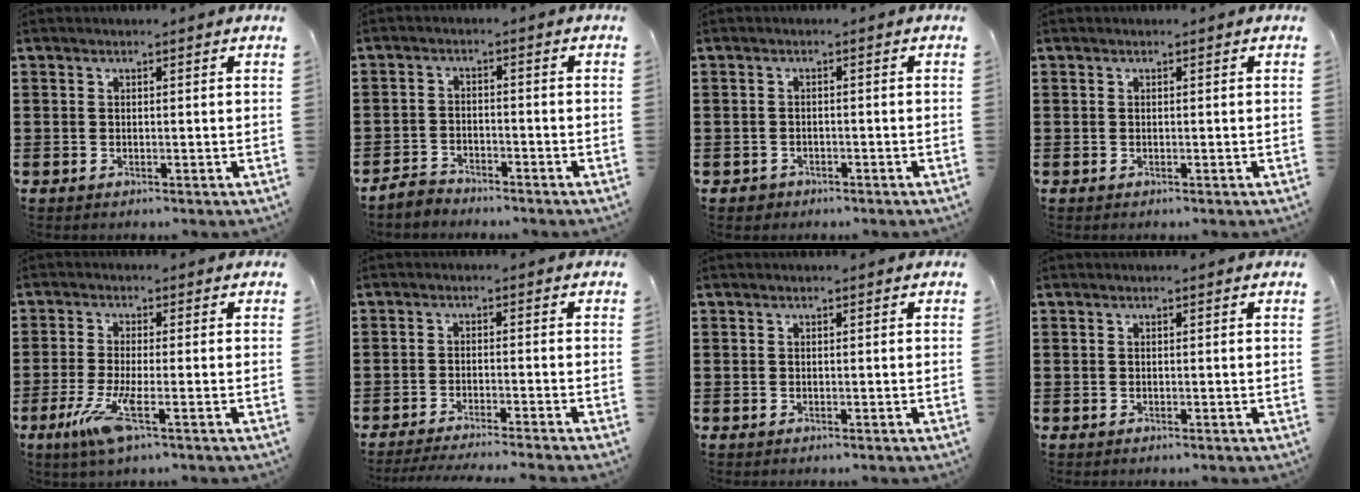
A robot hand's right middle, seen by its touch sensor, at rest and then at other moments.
{"total": 2.7, "force": [-2.7, 0.5, 0.1], "torque": [-0.017, 0.001, -0.059]}
{"total": 1.0, "force": [-0.8, 0.6, 0.1], "torque": [-0.004, 0.001, -0.019]}
{"total": 0.0}
{"total": 6.5, "force": [-2.6, 0.9, 5.9], "torque": [-0.137, -0.025, -0.049]}
{"total": 2.7, "force": [-2.5, -0.4, 1.0], "torque": [-0.016, -0.001, -0.049]}
{"total": 0.0}
{"total": 0.0}